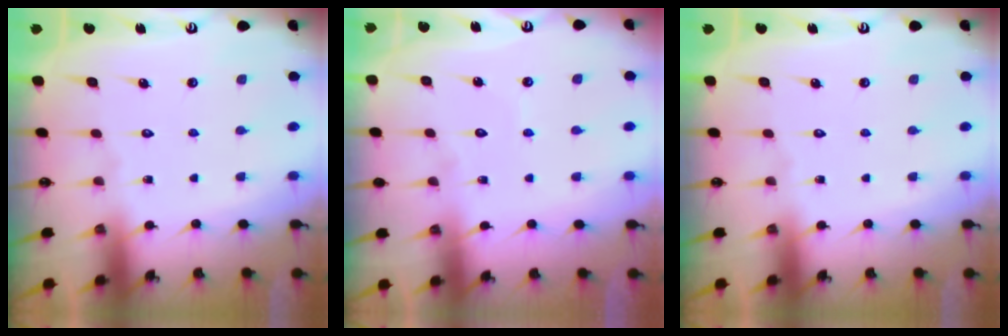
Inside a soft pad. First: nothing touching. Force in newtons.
{"total": 2.7, "press": 2.7, "slide": 0.2}
{"total": 0.0}